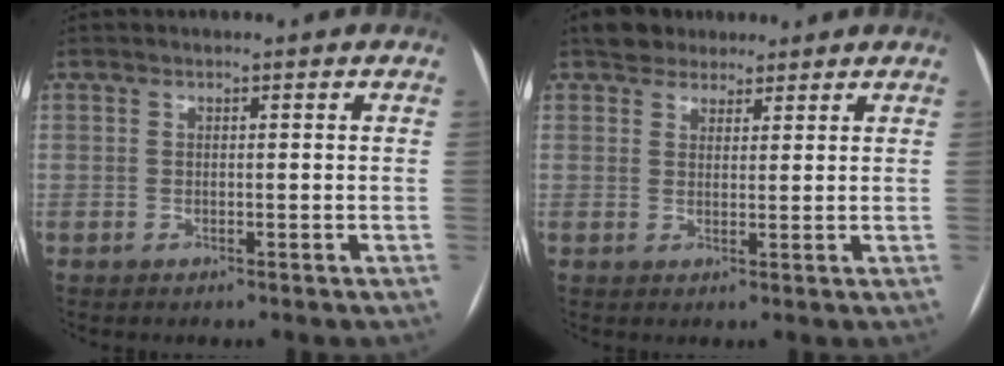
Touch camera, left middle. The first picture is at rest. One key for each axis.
{"total": 4.2, "fx": 3.2, "fy": 2.5, "fz": 0.8, "tx": -0.012, "ty": 0.018, "tz": 0.052}